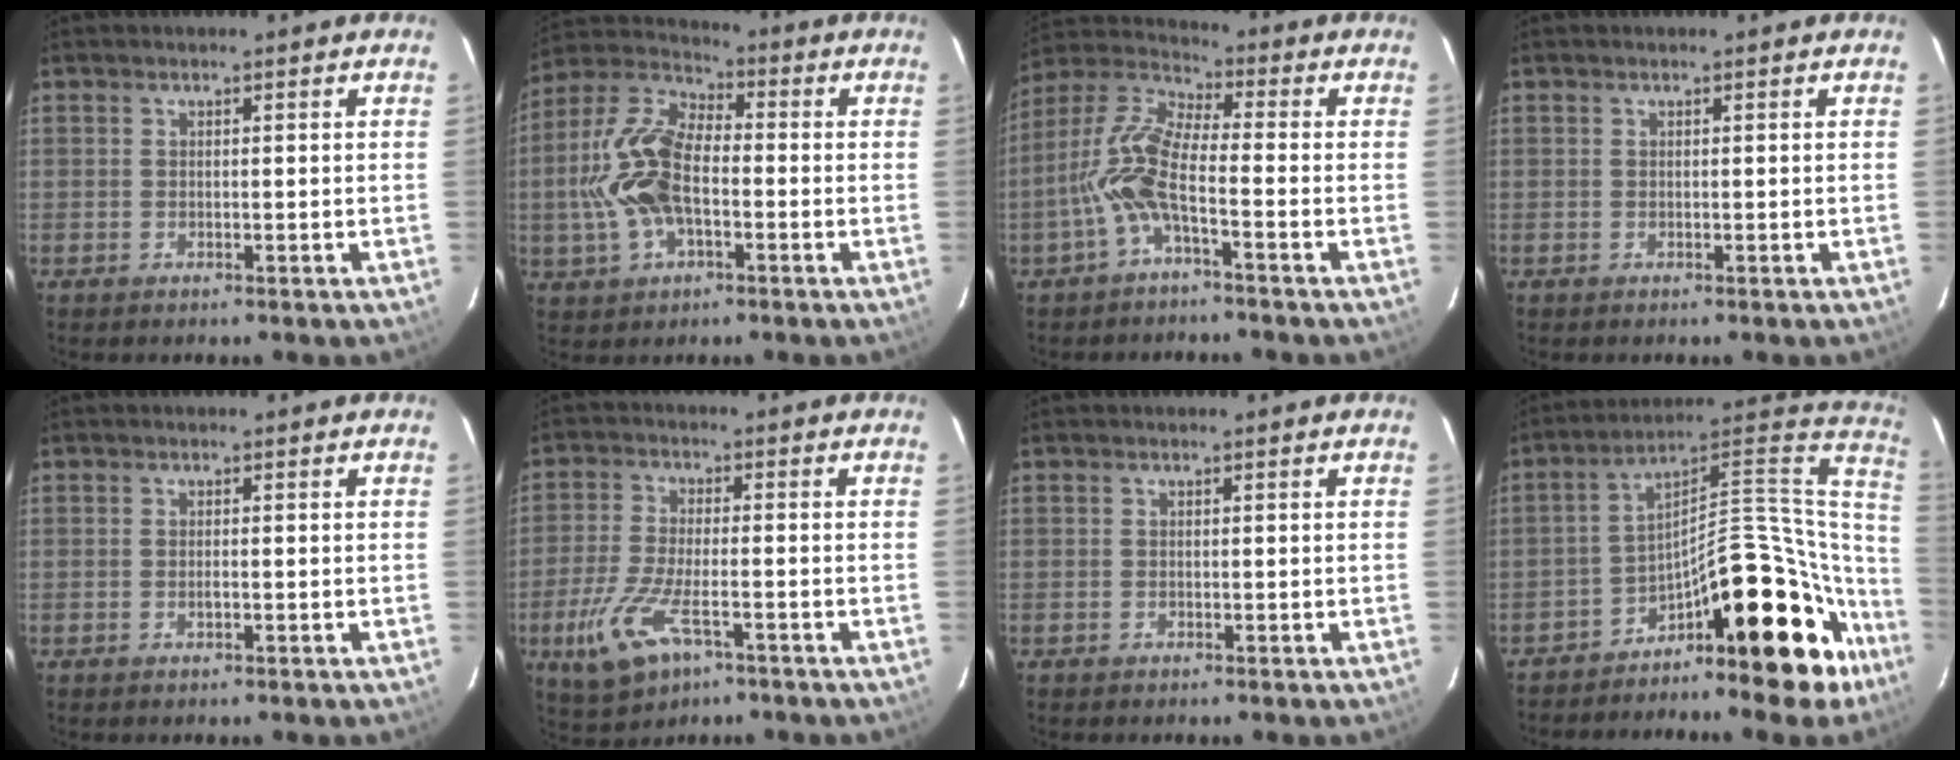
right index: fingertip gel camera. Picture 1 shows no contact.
{"total": 14.5, "force": [-2.3, 8.0, 11.9], "torque": [-0.261, 0.013, -0.046]}
{"total": 9.7, "force": [-3.3, 2.4, 8.9], "torque": [-0.202, 0.010, -0.070]}
{"total": 0.0}
{"total": 0.8, "force": [-0.3, 0.4, 0.6], "torque": [-0.011, 0.000, -0.005]}
{"total": 10.3, "force": [-4.9, 4.3, 8.0], "torque": [-0.185, -0.017, -0.087]}
{"total": 0.6, "force": [-0.3, 0.5, -0.1], "torque": [0.002, 0.001, -0.006]}
{"total": 20.9, "force": [-14.9, 7.8, 12.4], "torque": [-0.143, 0.068, -0.227]}